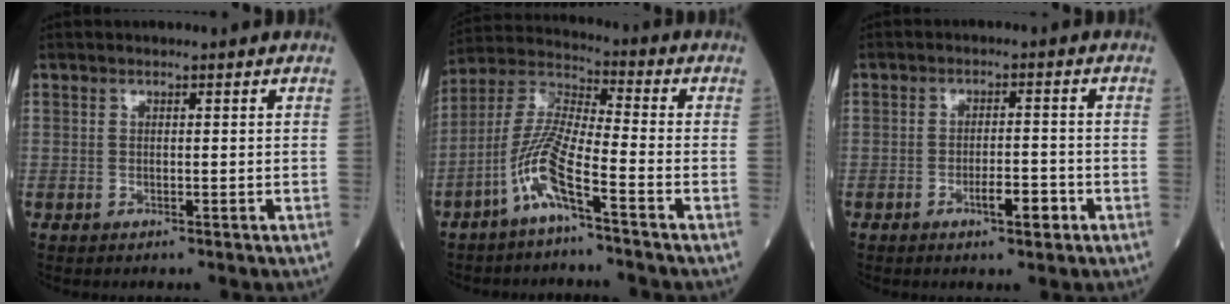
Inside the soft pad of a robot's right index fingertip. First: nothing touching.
{"total": 9.2, "force": [-4.9, 0.4, 7.8], "torque": [-0.174, 0.003, -0.104]}
{"total": 3.9, "force": [-2.0, 0.6, 3.3], "torque": [-0.054, 0.002, -0.033]}